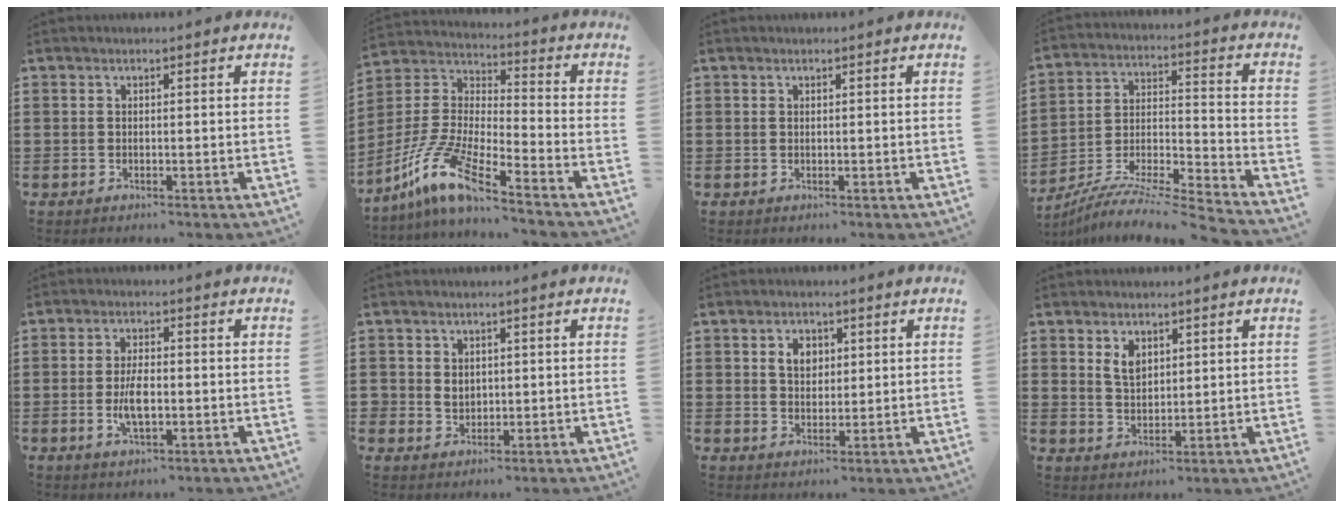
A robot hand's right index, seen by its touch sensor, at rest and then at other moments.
{"total": 10.7, "force": [-8.4, 0.7, 6.6], "torque": [-0.172, -0.019, -0.179]}
{"total": 0.0}
{"total": 6.3, "force": [-6.1, -0.4, 1.7], "torque": [-0.036, -0.013, -0.123]}
{"total": 5.1, "force": [-0.9, 2.1, 4.5], "torque": [-0.100, -0.003, -0.020]}
{"total": 2.0, "force": [0.3, 1.9, 0.5], "torque": [-0.018, 0.008, 0.003]}
{"total": 3.8, "force": [1.3, 2.8, 2.2], "torque": [-0.053, 0.012, 0.021]}
{"total": 3.5, "force": [1.8, 2.1, 2.0], "torque": [-0.048, 0.007, 0.033]}